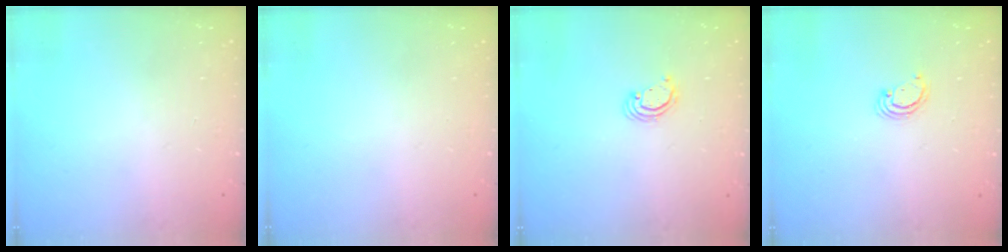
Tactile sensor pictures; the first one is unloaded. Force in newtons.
{"total": 0.0}
{"total": 2.2, "press": 2.2, "slide": 0.1}
{"total": 3.1, "press": 3.1, "slide": 0.2}